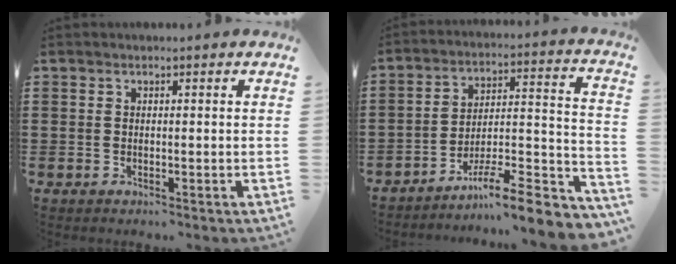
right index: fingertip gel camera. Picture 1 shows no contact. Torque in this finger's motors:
{"motor_torque": [1.14, 1.00, 0.32, 0.07]}